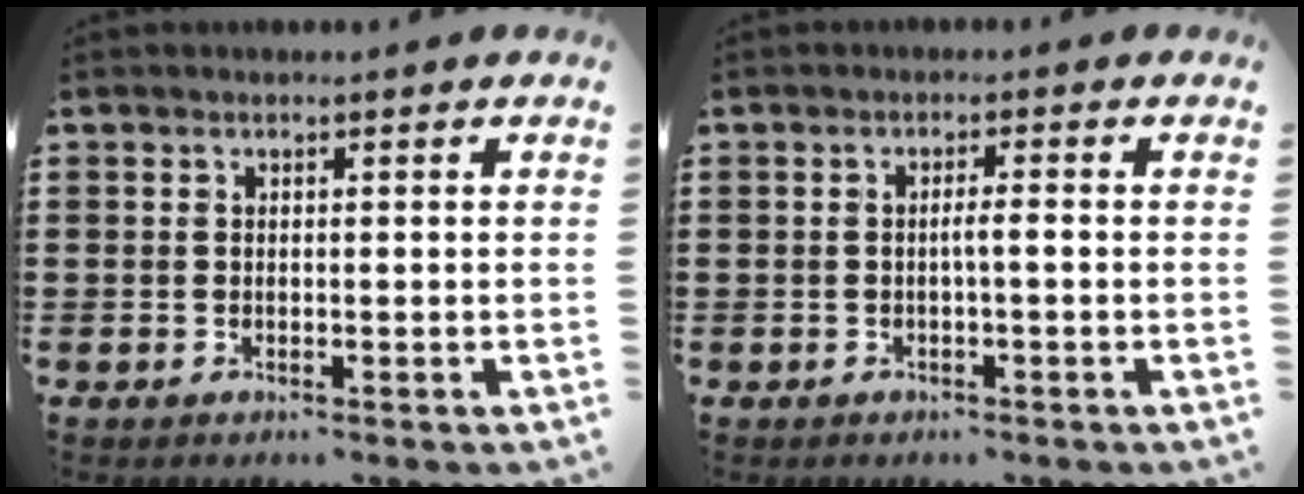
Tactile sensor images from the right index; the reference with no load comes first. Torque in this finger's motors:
{"motor_torque": [0.49, 0.40, 0.04, 0.05]}